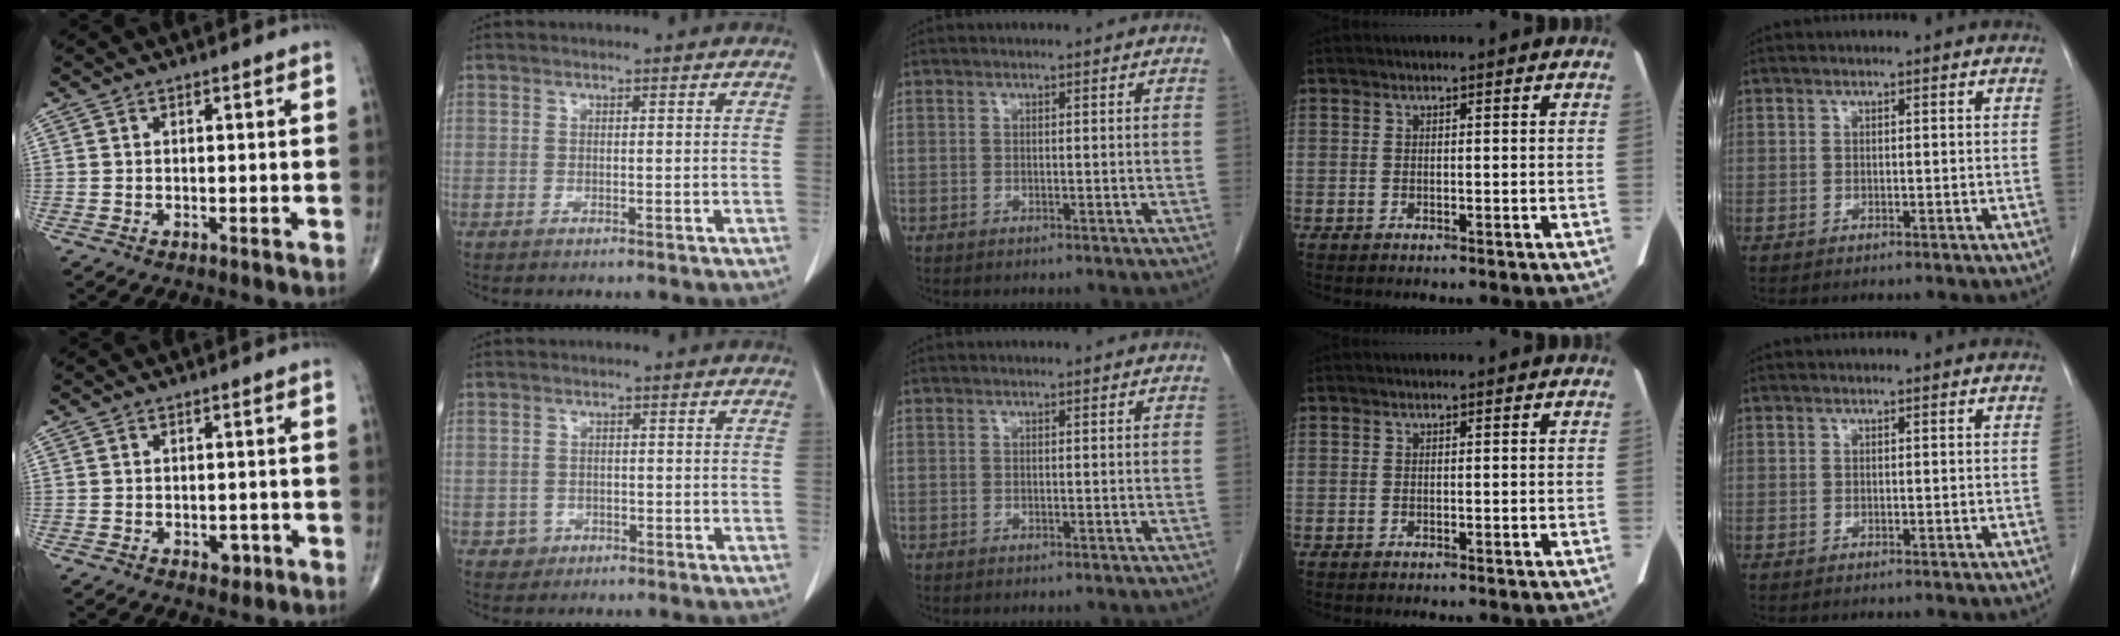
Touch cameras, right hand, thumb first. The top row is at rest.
{"thumb": {"total": 2.3, "force": [-0.9, 1.5, 1.4], "torque": [-0.007, 0.001, -0.009]}, "index": {"total": 2.0, "force": [-0.9, 1.8, -0.1], "torque": [0.008, 0.011, -0.012]}}